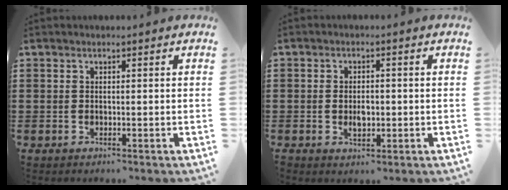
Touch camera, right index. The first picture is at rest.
{"total": 2.7, "force": [-0.3, 1.6, 2.2], "torque": [-0.035, 0.000, -0.006]}